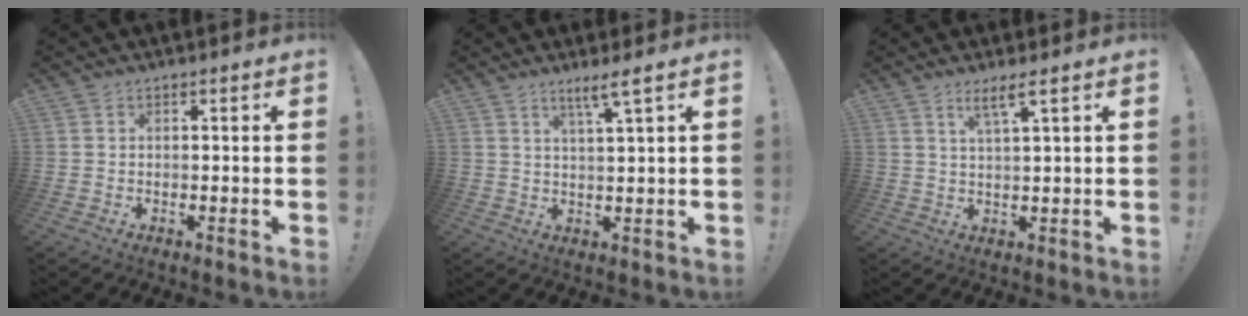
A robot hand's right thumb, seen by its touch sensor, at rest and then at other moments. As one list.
[{"total": 4.7, "force": [3.1, -0.5, 3.4], "torque": [-0.051, -0.018, 0.046]}, {"total": 4.5, "force": [2.8, 0.1, 3.5], "torque": [-0.060, -0.009, 0.042]}]